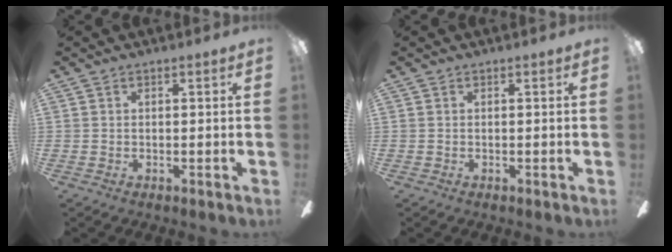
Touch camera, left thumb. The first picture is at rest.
{"total": 0.0}